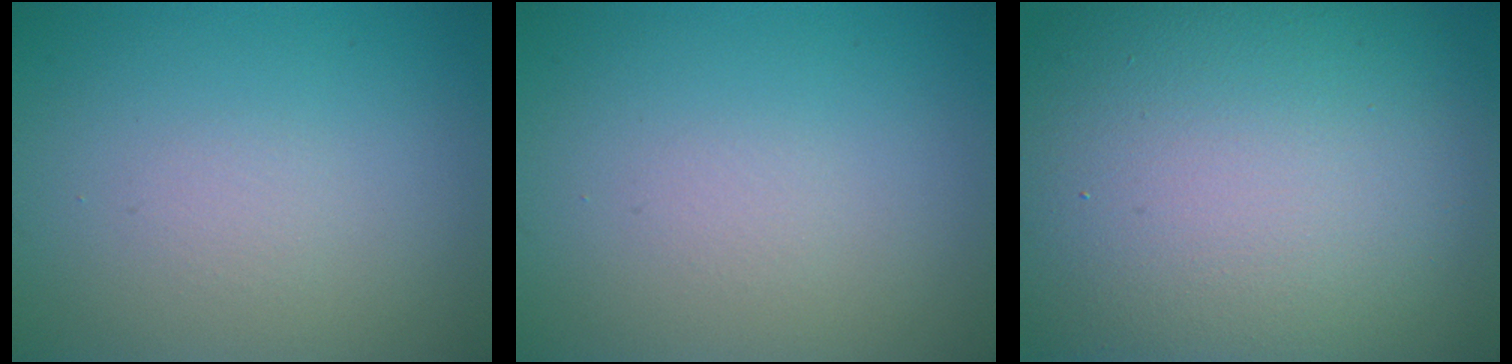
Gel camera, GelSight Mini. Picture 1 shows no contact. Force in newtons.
{"total": 0.5, "press": 0.5, "slide": 0.1}
{"total": 18.8, "press": 18.7, "slide": 1.6}